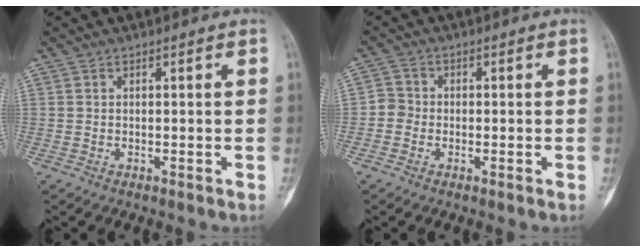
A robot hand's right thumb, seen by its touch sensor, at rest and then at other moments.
{"total": 2.6, "force": [-0.8, 2.3, 0.7], "torque": [0.003, 0.009, -0.028]}